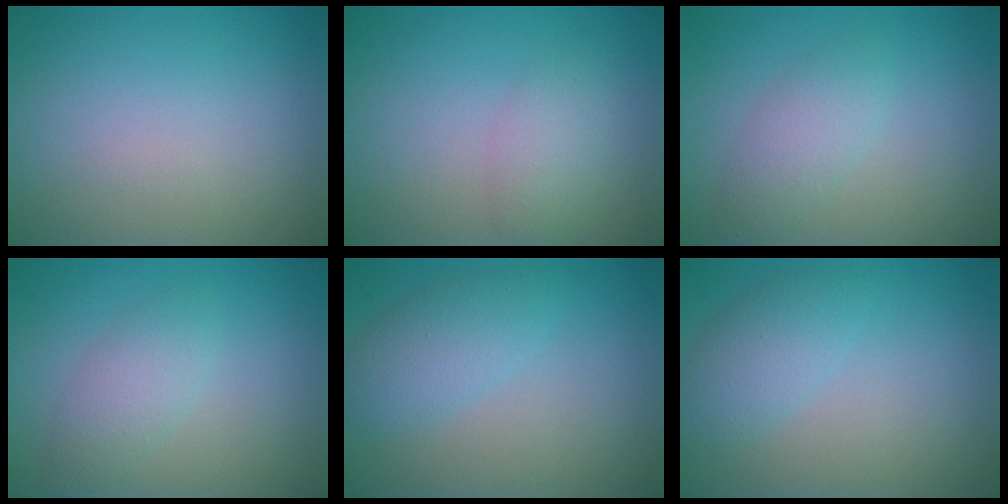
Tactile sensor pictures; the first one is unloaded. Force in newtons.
{"total": 2.1, "press": 2.1, "slide": 0.0}
{"total": 2.5, "press": 2.5, "slide": 0.1}
{"total": 2.5, "press": 2.5, "slide": 0.1}
{"total": 3.1, "press": 3.1, "slide": 0.2}
{"total": 2.8, "press": 2.8, "slide": 0.1}